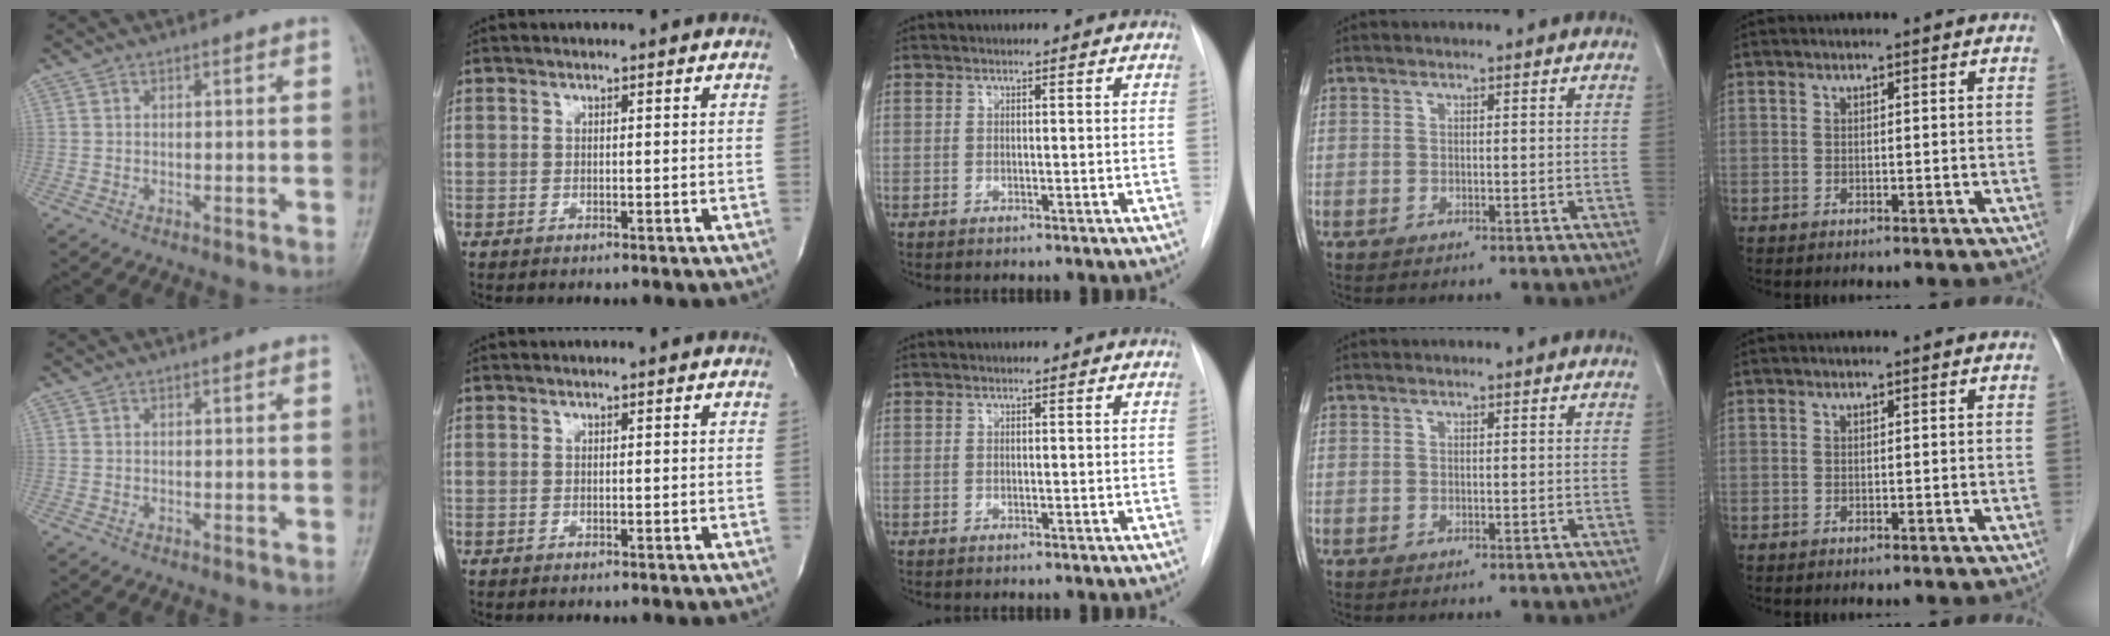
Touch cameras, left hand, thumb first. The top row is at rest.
{}